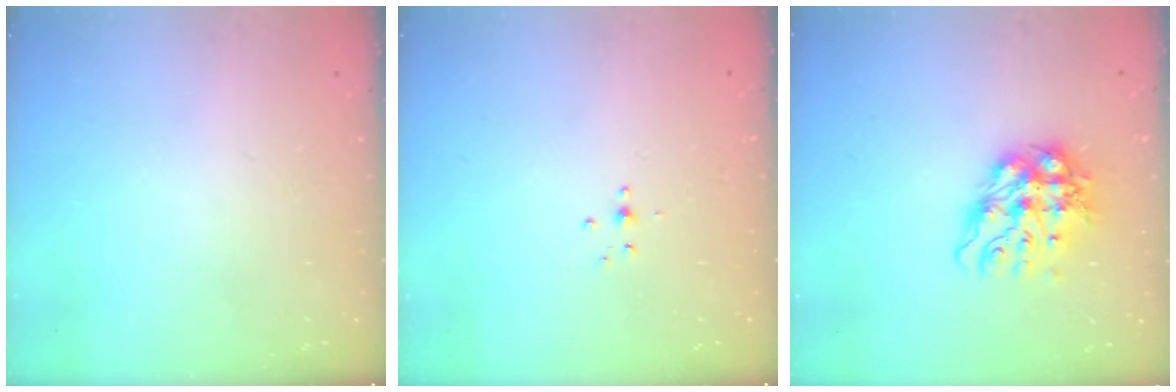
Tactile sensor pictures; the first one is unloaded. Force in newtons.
{"total": 2.7, "press": 2.6, "slide": 0.9}
{"total": 12.3, "press": 12.2, "slide": 1.2}